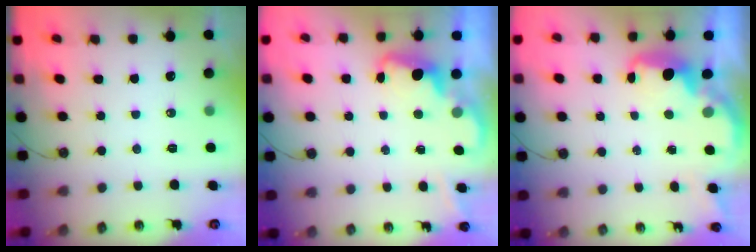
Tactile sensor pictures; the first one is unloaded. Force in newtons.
{"total": 2.2, "press": 2.1, "slide": 0.5}
{"total": 2.9, "press": 2.9, "slide": 0.5}